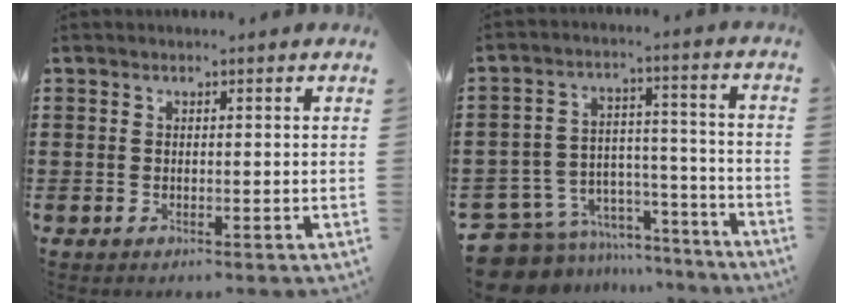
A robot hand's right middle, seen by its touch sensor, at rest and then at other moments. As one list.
[{"total": 8.5, "force": [-7.4, 3.9, 1.4], "torque": [-0.052, 0.011, -0.145]}]